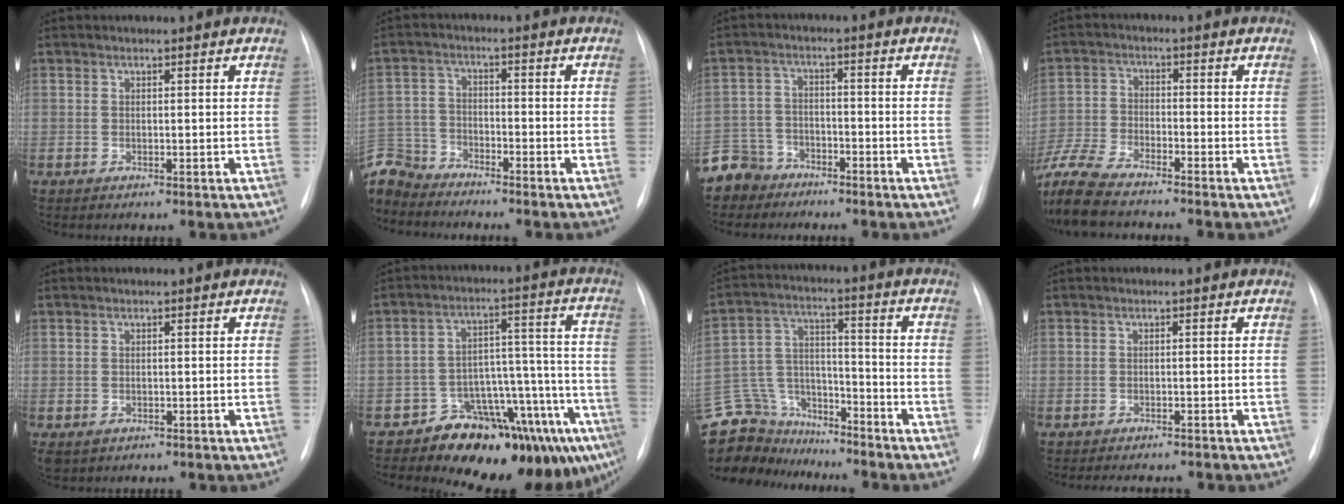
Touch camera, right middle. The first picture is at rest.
{"total": 8.2, "force": [-7.9, 2.2, 0.1], "torque": [-0.015, 0.004, -0.162]}
{"total": 7.2, "force": [-5.8, 4.2, 0.0], "torque": [-0.004, 0.001, -0.114]}
{"total": 13.3, "force": [-11.4, 2.8, 6.2], "torque": [-0.143, -0.012, -0.208]}
{"total": 2.0, "force": [-0.9, 1.6, 0.7], "torque": [-0.013, -0.001, -0.006]}
{"total": 16.7, "force": [-11.2, 5.9, 10.9], "torque": [-0.074, 0.076, -0.152]}
{"total": 16.4, "force": [-14.9, 6.3, 3.1], "torque": [-0.077, 0.047, -0.251]}
{"total": 5.1, "force": [-4.5, 1.4, 1.8], "torque": [-0.019, -0.001, -0.055]}